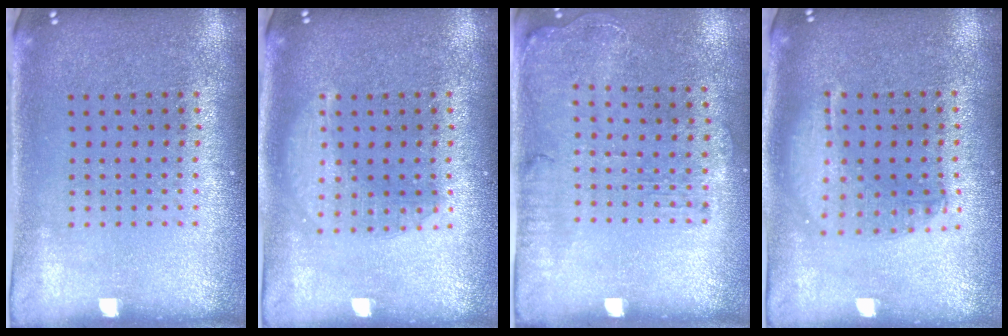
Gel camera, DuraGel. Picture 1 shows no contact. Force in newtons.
{"total": 2.3, "press": 2.3, "slide": 0.3}
{"total": 1.4, "press": 1.2, "slide": 0.7}
{"total": 1.3, "press": 1.3, "slide": 0.4}